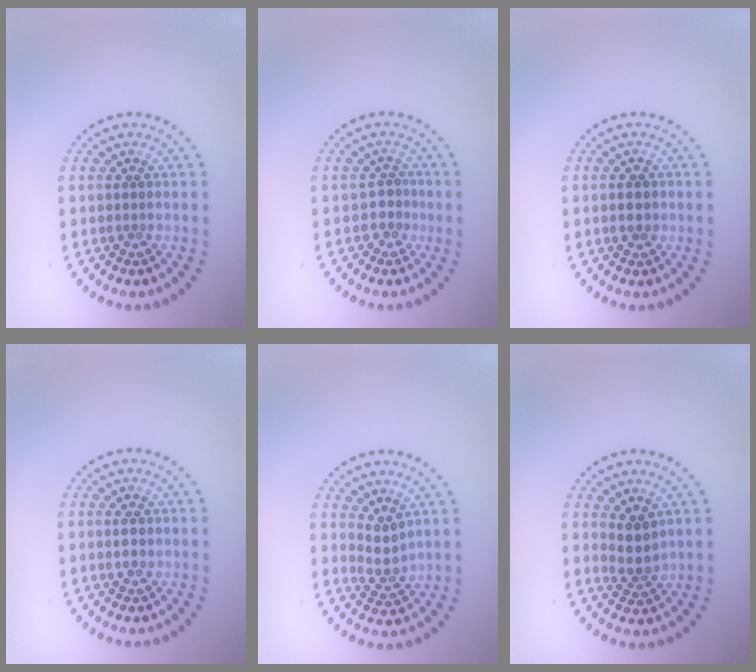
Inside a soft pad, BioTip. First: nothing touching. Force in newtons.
{"total": 1.5, "press": 1.2, "slide": 0.9}
{"total": 1.5, "press": 1.5, "slide": 0.2}
{"total": 1.1, "press": 1.1, "slide": 0.3}
{"total": 2.3, "press": 1.7, "slide": 1.5}
{"total": 2.2, "press": 1.9, "slide": 1.2}